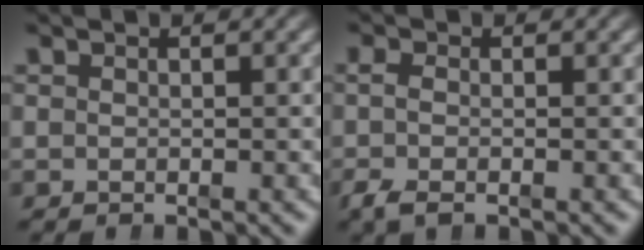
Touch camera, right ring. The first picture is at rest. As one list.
[{"total": 1.9, "force": [-1.3, 0.6, 1.2], "torque": [-0.029, -0.012, -0.017]}]